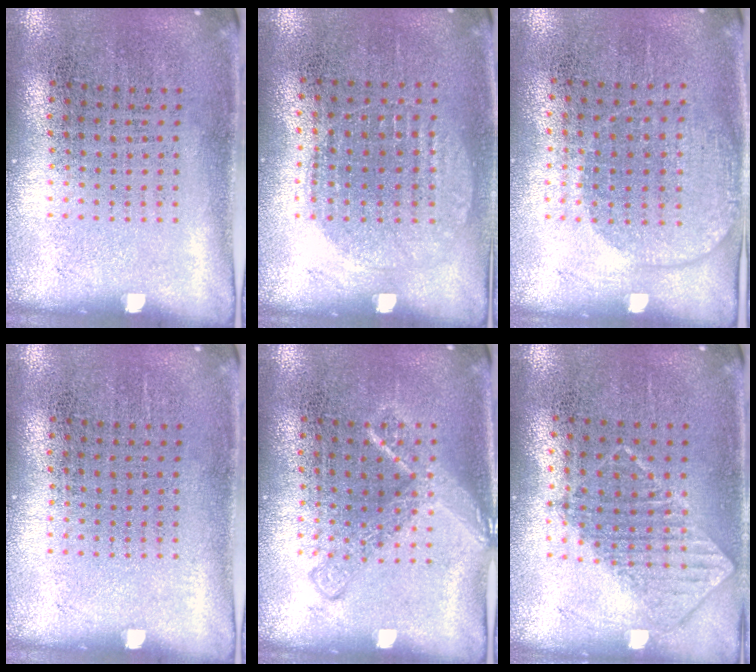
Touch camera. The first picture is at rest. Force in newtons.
{"total": 1.0, "press": 0.9, "slide": 0.3}
{"total": 1.4, "press": 1.2, "slide": 0.6}
{"total": 0.0}
{"total": 2.4, "press": 2.4, "slide": 0.4}
{"total": 0.7, "press": 0.7, "slide": 0.1}